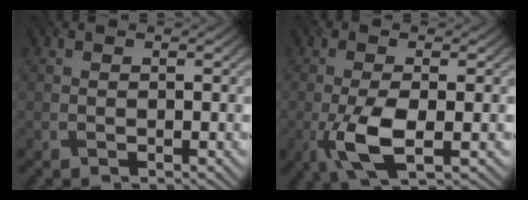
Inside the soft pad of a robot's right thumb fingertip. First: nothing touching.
{"total": 6.2, "force": [-1.9, 2.0, 5.6], "torque": [-0.120, -0.004, -0.040]}